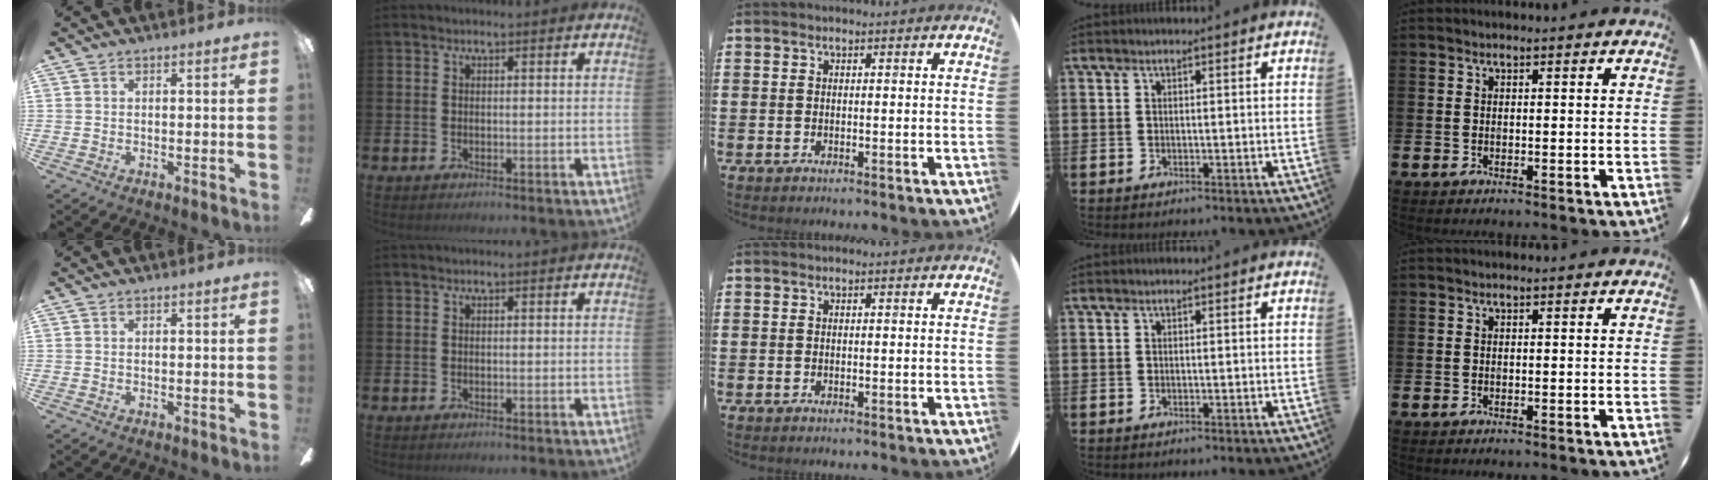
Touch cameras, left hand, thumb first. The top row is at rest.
{}